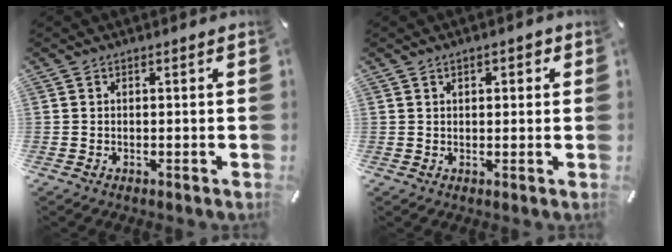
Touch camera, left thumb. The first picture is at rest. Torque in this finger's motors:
{"motor_torque": [-0.04, -0.03, -0.08, 0.00, -0.10]}